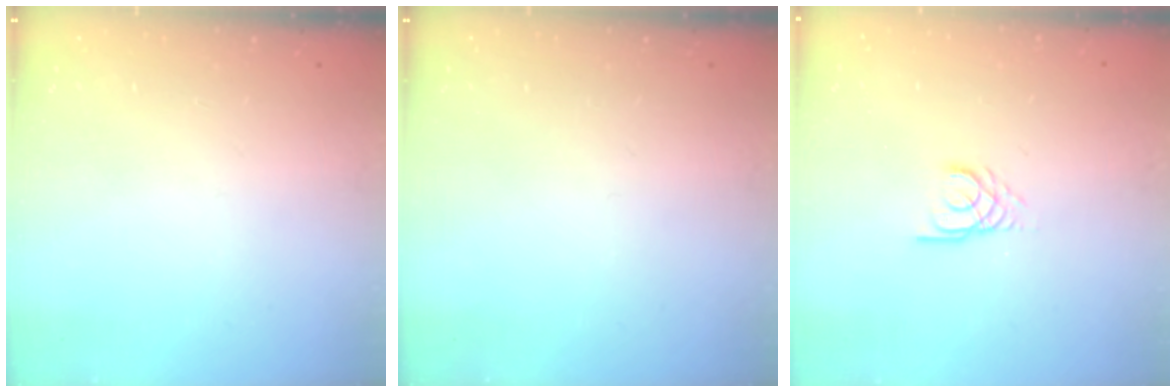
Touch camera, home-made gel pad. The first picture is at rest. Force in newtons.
{"total": 0.0}
{"total": 3.0, "press": 3.0, "slide": 0.3}